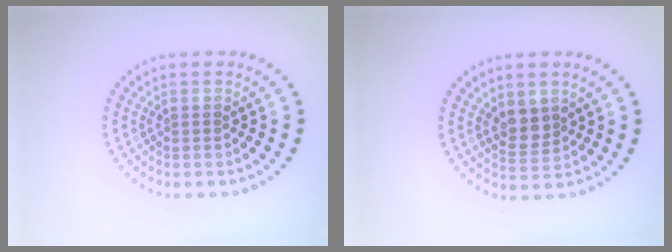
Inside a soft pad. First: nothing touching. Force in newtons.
{"total": 2.2, "press": 2.0, "slide": 1.1}